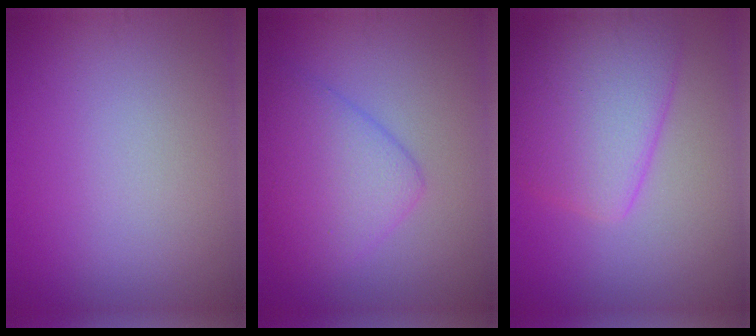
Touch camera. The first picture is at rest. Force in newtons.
{"total": 5.0, "press": 5.0, "slide": 0.1}
{"total": 6.3, "press": 6.2, "slide": 0.5}